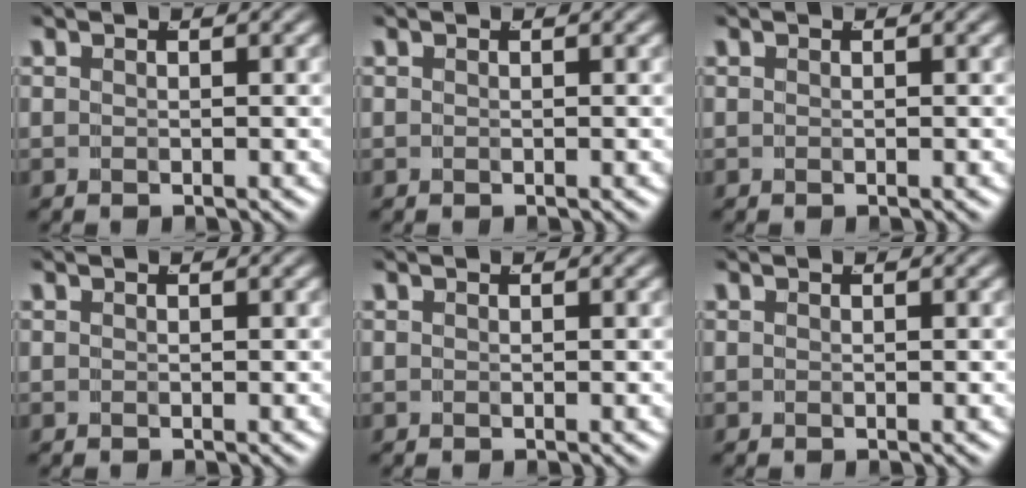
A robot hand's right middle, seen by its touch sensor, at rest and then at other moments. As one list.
[{"total": 0.0}, {"total": 0.0}, {"total": 0.0}, {"total": 0.0}, {"total": 0.0}]